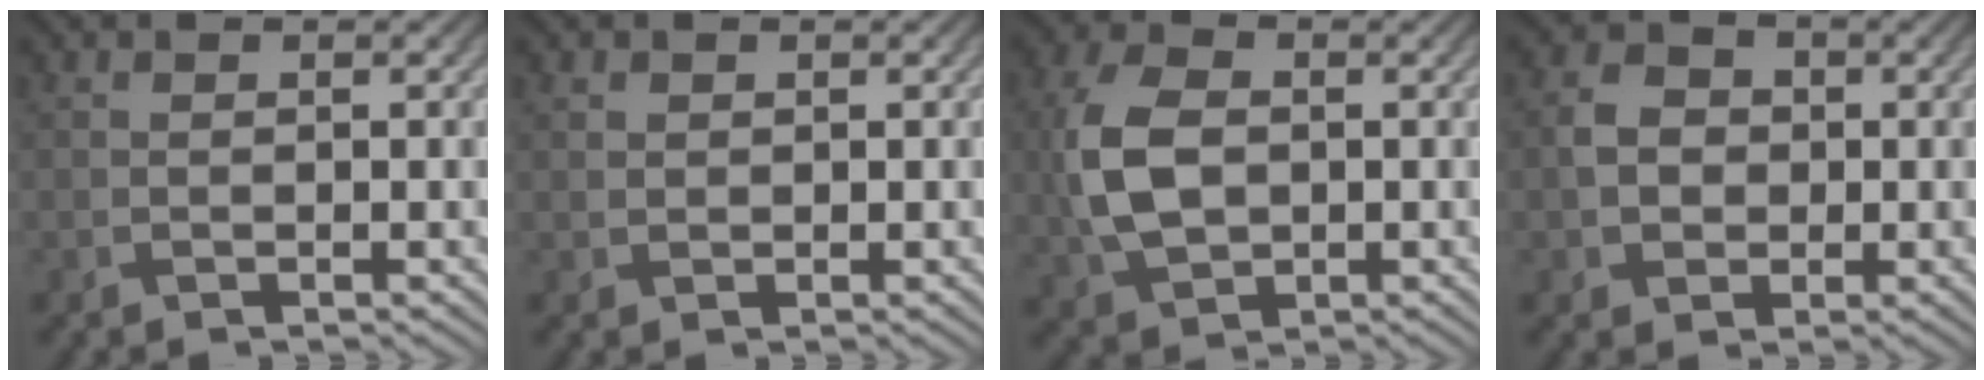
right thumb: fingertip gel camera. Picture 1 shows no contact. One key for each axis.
{"total": 0.9, "fx": 0.4, "fy": 0.7, "fz": 0.3, "tx": -0.008, "ty": -0.003, "tz": 0.010}
{"total": 8.0, "fx": -0.1, "fy": 5.4, "fz": 5.9, "tx": -0.154, "ty": -0.001, "tz": -0.006}
{"total": 3.6, "fx": -0.2, "fy": 3.1, "fz": 1.8, "tx": -0.040, "ty": 0.001, "tz": -0.010}